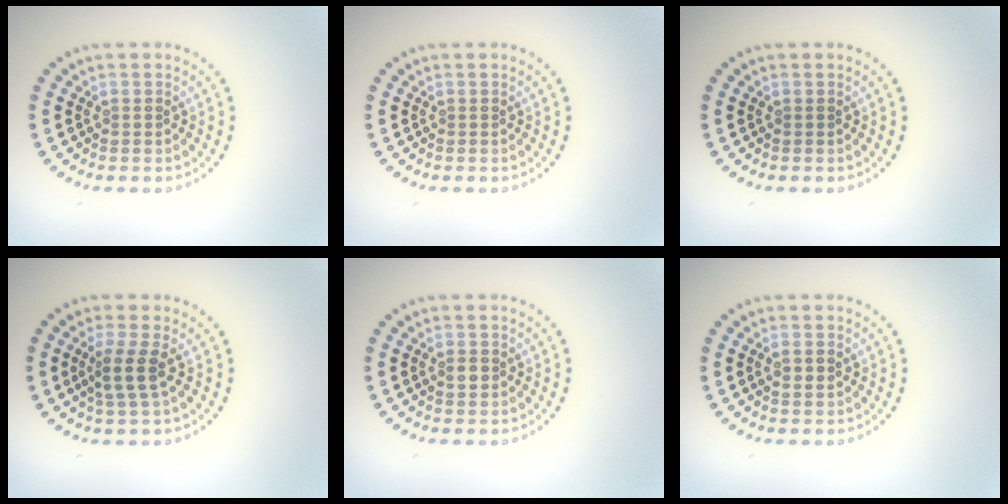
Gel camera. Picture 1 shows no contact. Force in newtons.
{"total": 0.0}
{"total": 0.0}
{"total": 2.6, "press": 2.1, "slide": 1.4}
{"total": 1.4, "press": 1.4, "slide": 0.2}
{"total": 1.1, "press": 1.1, "slide": 0.3}